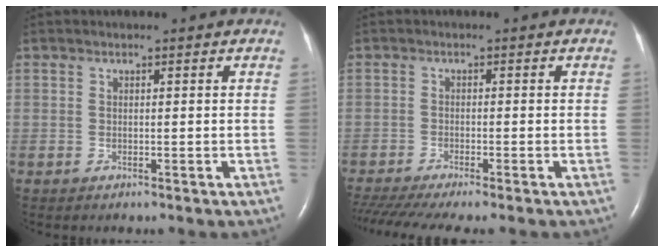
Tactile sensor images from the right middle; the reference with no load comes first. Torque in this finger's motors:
{"motor_torque": [0.81, -0.80, 0.23, 0.09]}